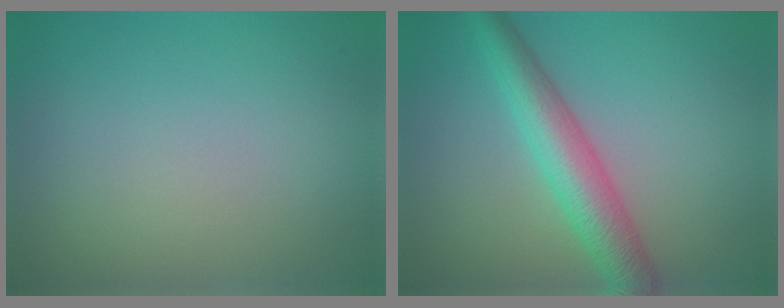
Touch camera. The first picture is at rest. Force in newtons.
{"total": 5.7, "press": 5.7, "slide": 0.2}